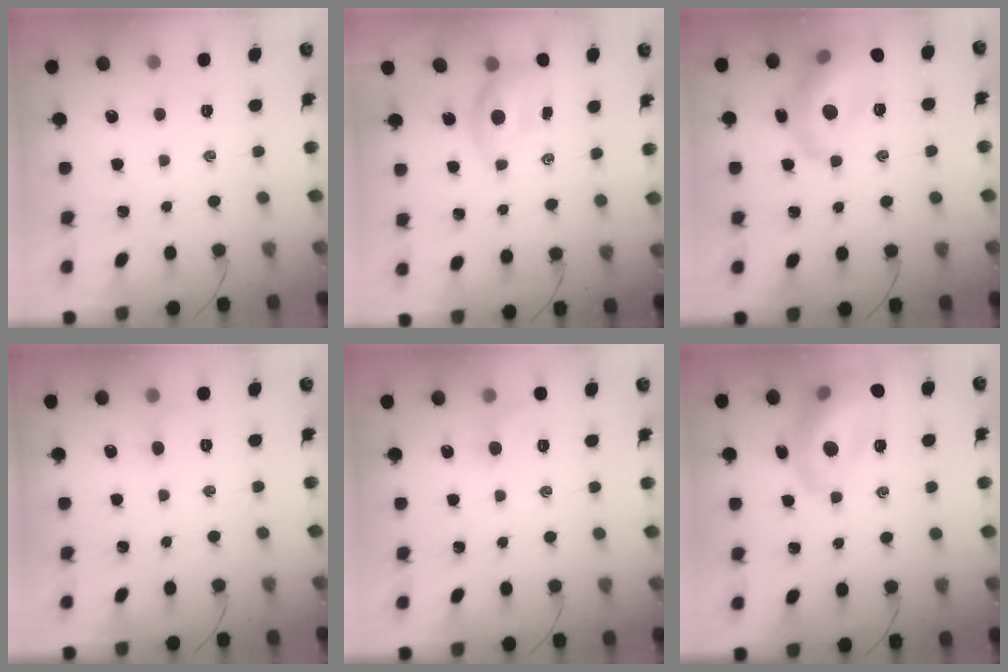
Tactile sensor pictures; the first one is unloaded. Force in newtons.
{"total": 5.6, "press": 5.5, "slide": 0.9}
{"total": 16.7, "press": 16.6, "slide": 2.0}
{"total": 3.8, "press": 3.6, "slide": 1.3}
{"total": 5.2, "press": 4.9, "slide": 1.7}
{"total": 17.7, "press": 17.5, "slide": 2.7}